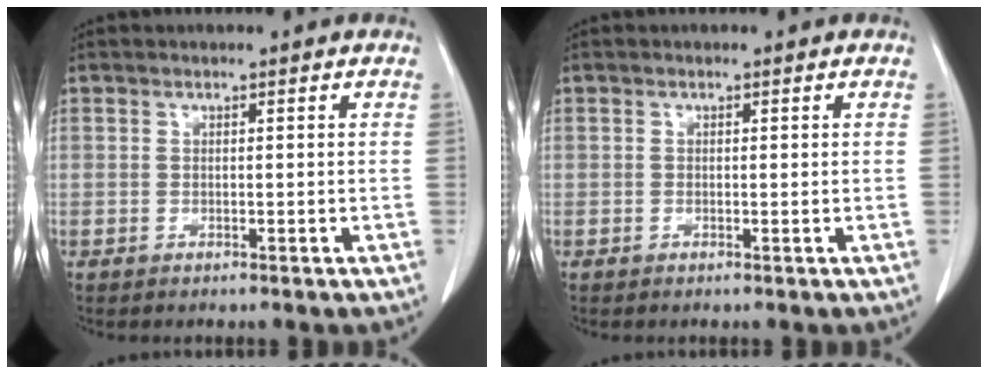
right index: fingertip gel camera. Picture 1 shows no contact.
{"total": 0.0}